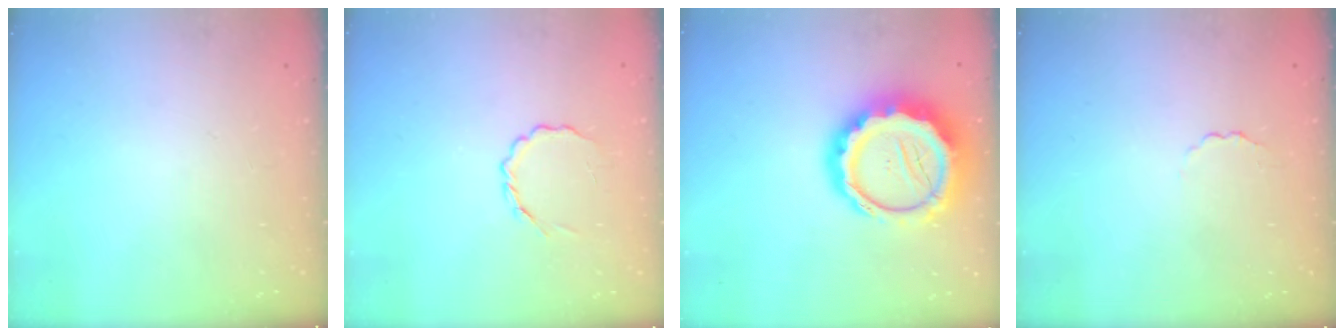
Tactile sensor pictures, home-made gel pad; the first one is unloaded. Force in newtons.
{"total": 3.3, "press": 3.1, "slide": 1.2}
{"total": 16.7, "press": 16.4, "slide": 3.5}
{"total": 1.7, "press": 1.6, "slide": 0.5}